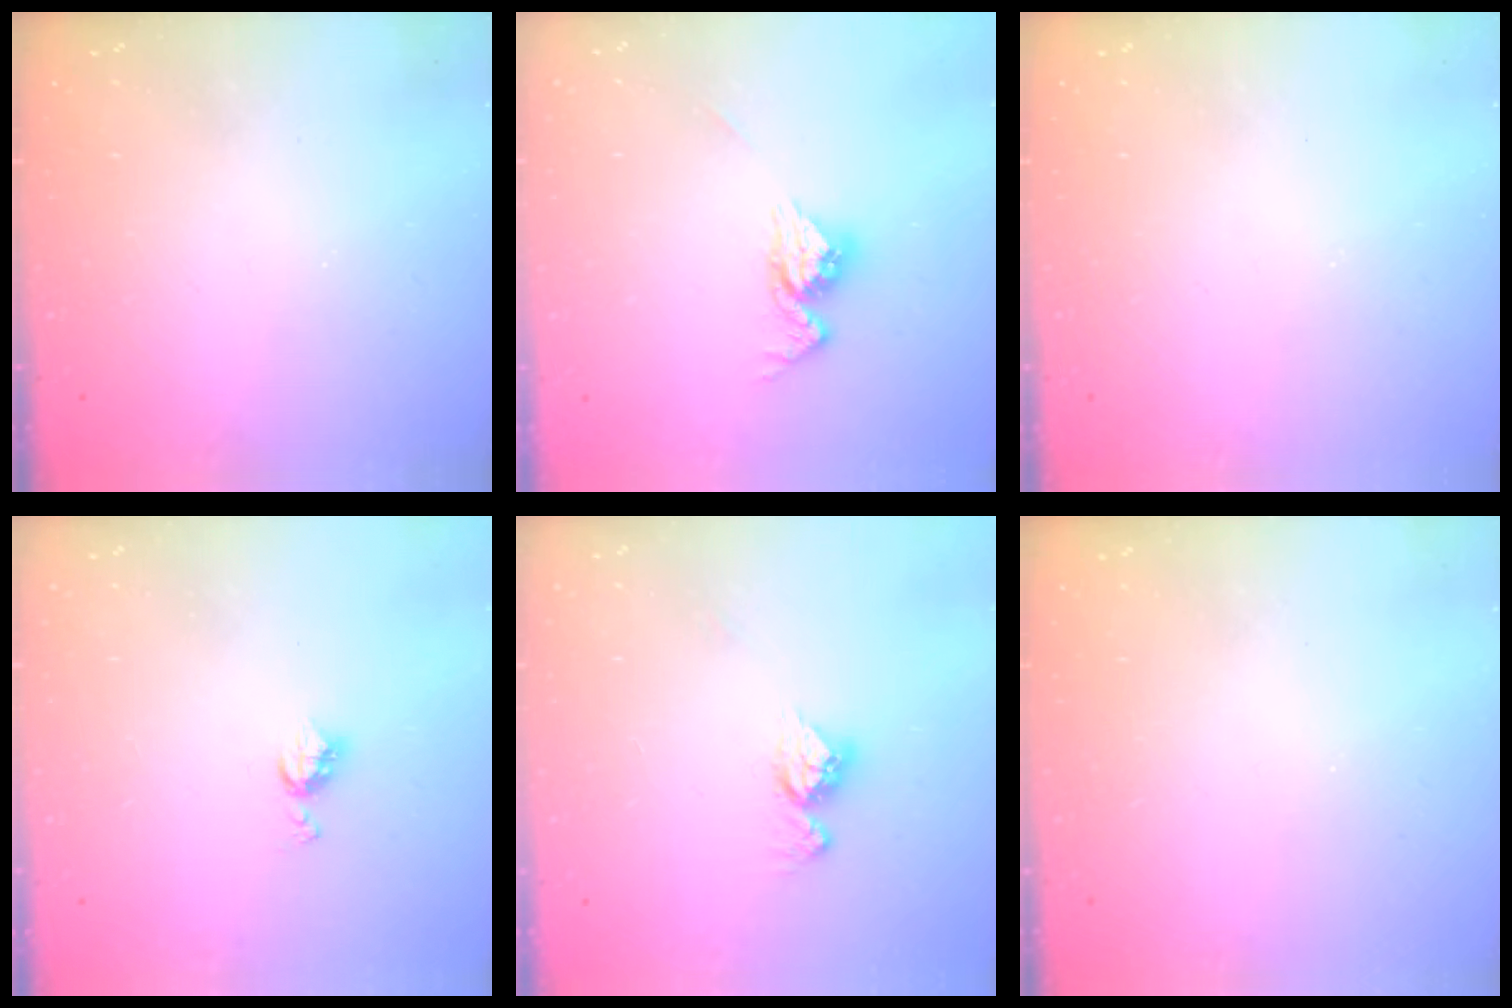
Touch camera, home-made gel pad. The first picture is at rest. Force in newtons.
{"total": 12.4, "press": 12.3, "slide": 1.0}
{"total": 0.0}
{"total": 5.0, "press": 4.9, "slide": 0.7}
{"total": 9.4, "press": 9.4, "slide": 0.8}
{"total": 0.0}